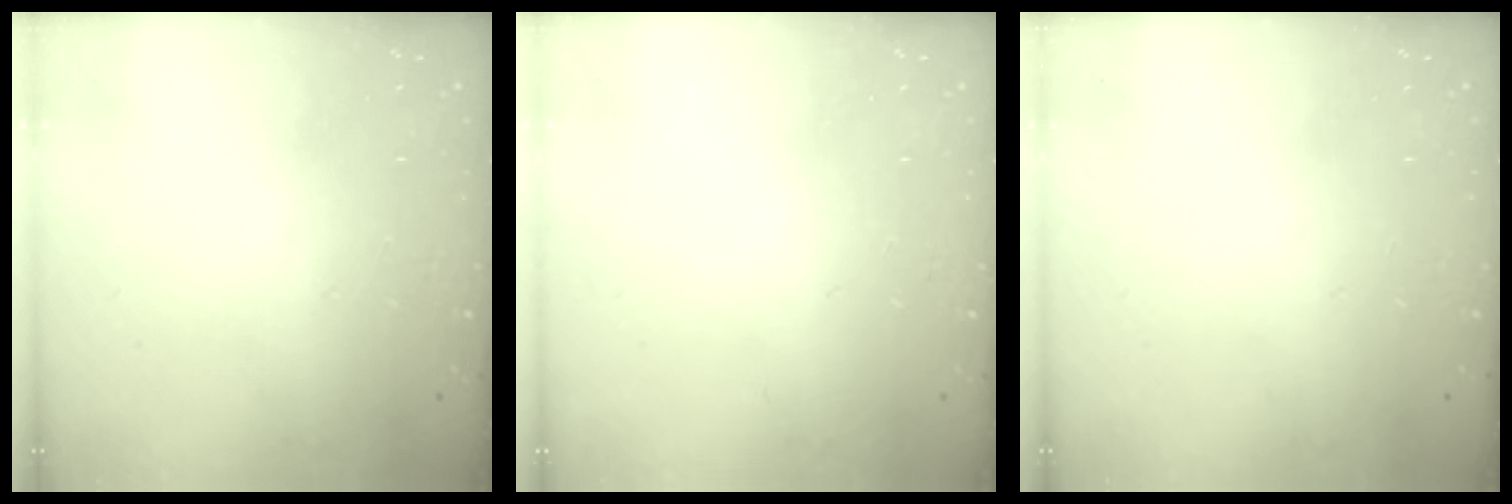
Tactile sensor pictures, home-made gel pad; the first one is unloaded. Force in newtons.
{"total": 0.0}
{"total": 0.0}